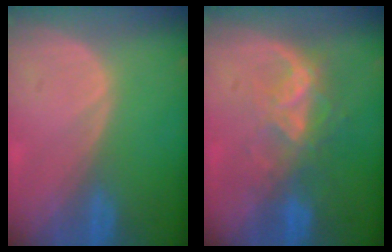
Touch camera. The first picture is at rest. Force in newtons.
{"total": 6.8, "press": 6.2, "slide": 2.8}